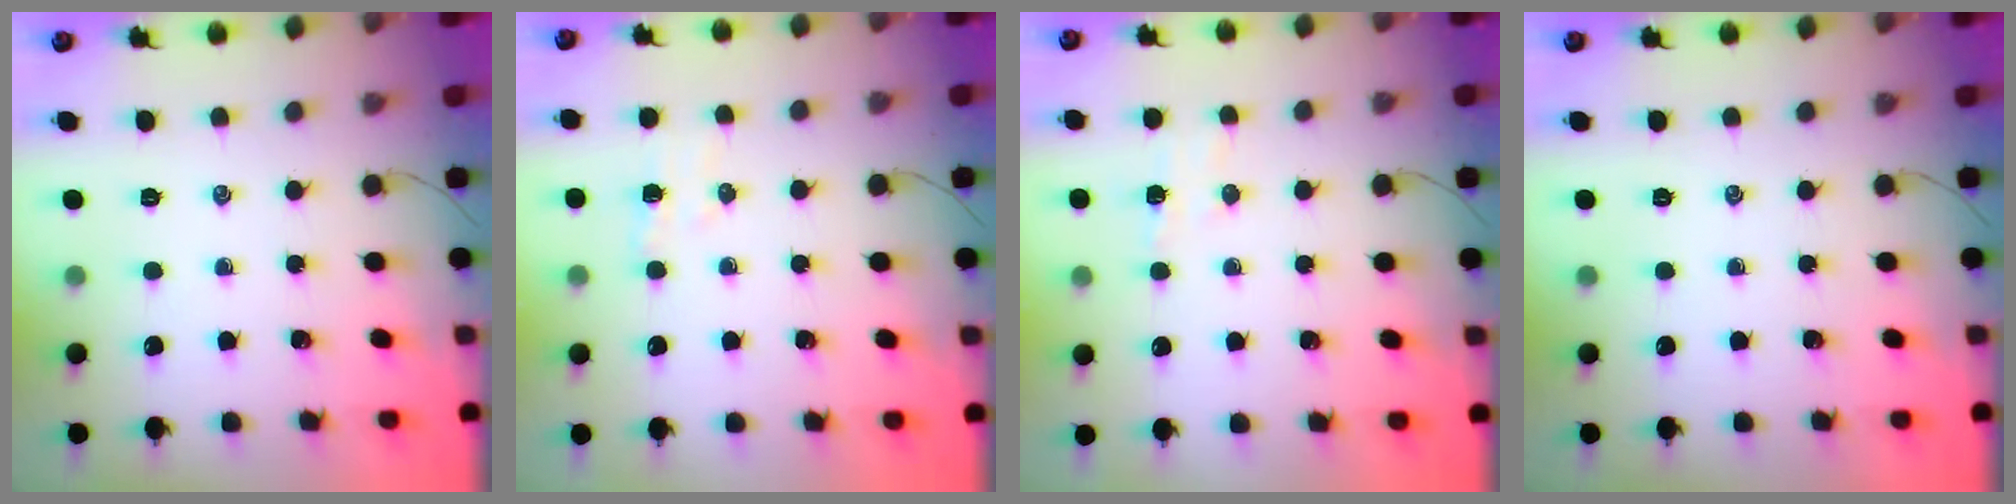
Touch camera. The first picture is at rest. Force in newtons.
{"total": 3.0, "press": 2.9, "slide": 0.7}
{"total": 5.7, "press": 5.7, "slide": 0.9}
{"total": 0.0}